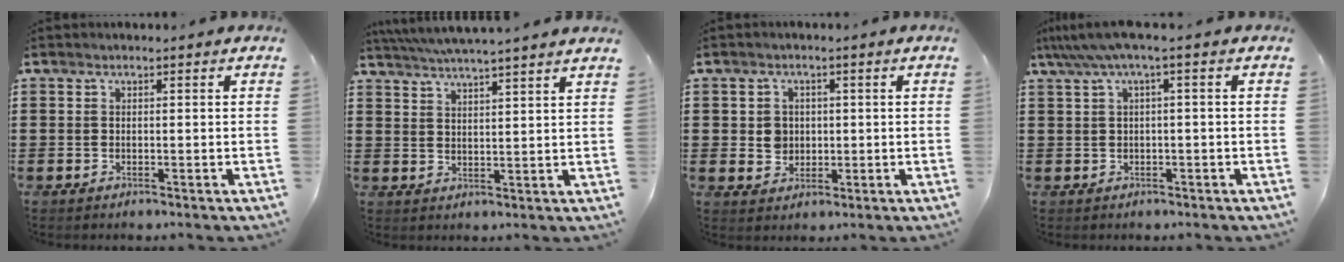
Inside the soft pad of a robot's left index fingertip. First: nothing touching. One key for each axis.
{"total": 4.6, "fx": 4.3, "fy": -0.9, "fz": 1.2, "tx": -0.039, "ty": -0.020, "tz": 0.076}
{"total": 3.0, "fx": 0.4, "fy": 2.7, "fz": 1.2, "tx": -0.034, "ty": 0.007, "tz": 0.005}
{"total": 3.3, "fx": 0.1, "fy": 0.2, "fz": 3.3, "tx": -0.070, "ty": -0.004, "tz": -0.003}